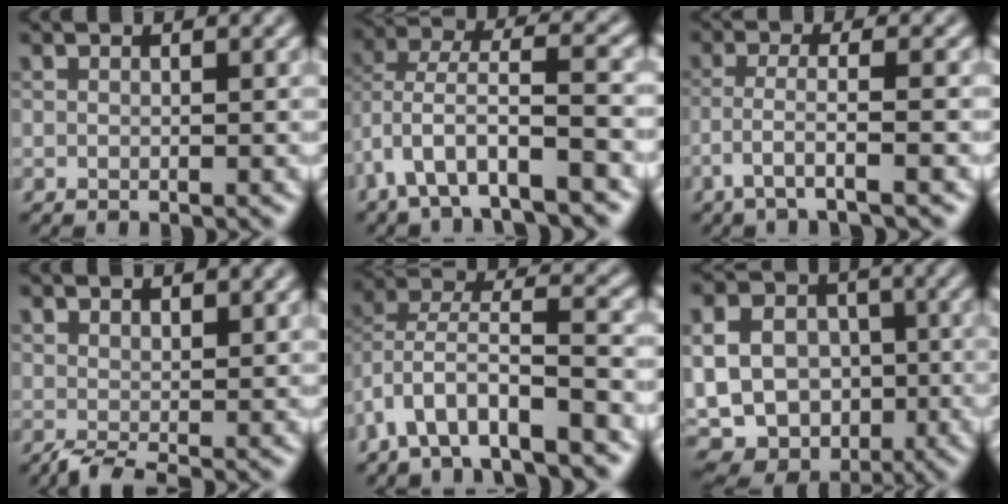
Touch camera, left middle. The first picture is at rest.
{"total": 6.9, "force": [-3.1, 2.4, 5.7], "torque": [-0.107, 0.012, -0.060]}
{"total": 3.4, "force": [-1.8, 0.4, 2.9], "torque": [-0.050, 0.005, -0.049]}
{"total": 1.8, "force": [0.5, 0.7, 1.6], "torque": [-0.025, 0.001, 0.008]}
{"total": 7.1, "force": [-4.4, 2.4, 5.0], "torque": [-0.084, 0.008, -0.083]}
{"total": 12.8, "force": [-0.2, 10.8, 6.8], "torque": [-0.133, 0.010, -0.012]}